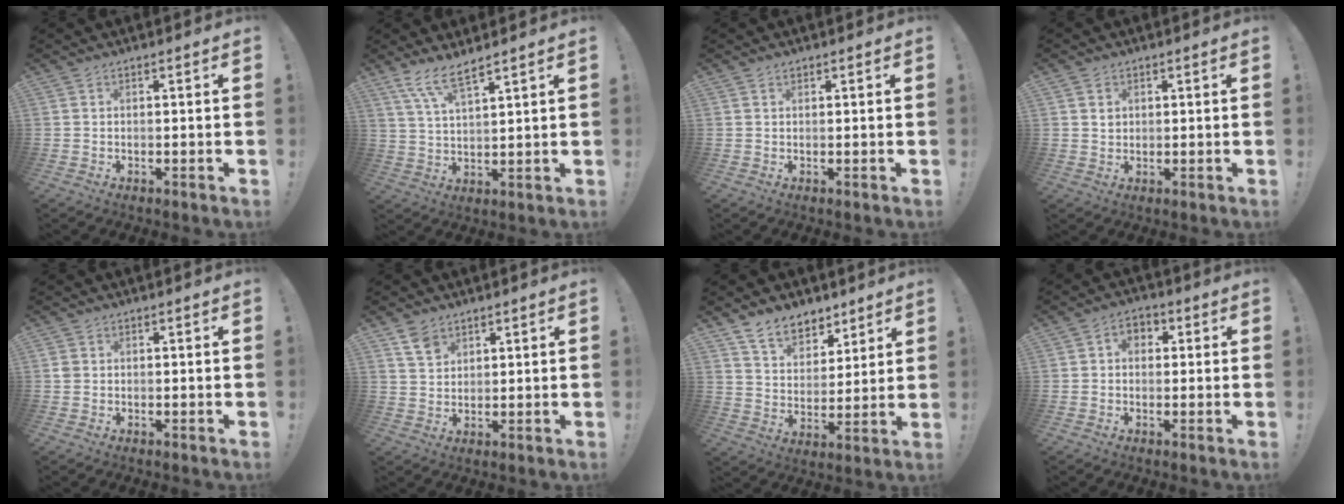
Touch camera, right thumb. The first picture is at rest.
{"total": 7.7, "force": [5.9, 1.2, 4.7], "torque": [-0.096, -0.025, 0.108]}
{"total": 0.5, "force": [0.4, 0.2, 0.1], "torque": [0.004, -0.003, 0.007]}
{"total": 2.2, "force": [0.9, 1.9, 0.4], "torque": [-0.002, 0.000, 0.016]}
{"total": 1.4, "force": [0.1, 1.2, 0.6], "torque": [-0.005, 0.001, 0.001]}
{"total": 5.8, "force": [3.9, 3.7, 2.2], "torque": [-0.027, -0.020, 0.073]}
{"total": 10.8, "force": [8.2, 6.2, 3.2], "torque": [-0.056, -0.060, 0.160]}
{"total": 4.0, "force": [0.2, 3.2, 2.2], "torque": [-0.037, 0.007, 0.004]}